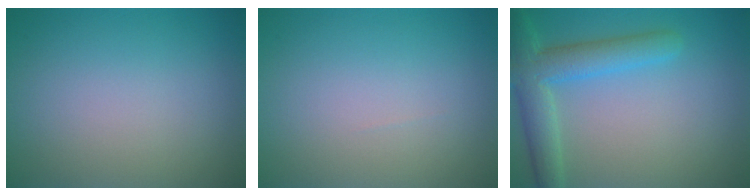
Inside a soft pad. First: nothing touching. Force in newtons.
{"total": 0.0}
{"total": 5.3, "press": 5.2, "slide": 0.4}